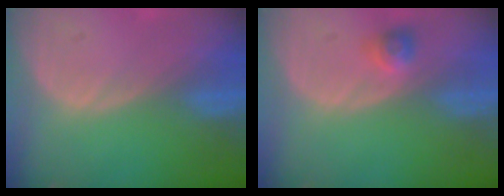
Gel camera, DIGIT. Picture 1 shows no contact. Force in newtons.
{"total": 2.2, "press": 2.1, "slide": 0.8}